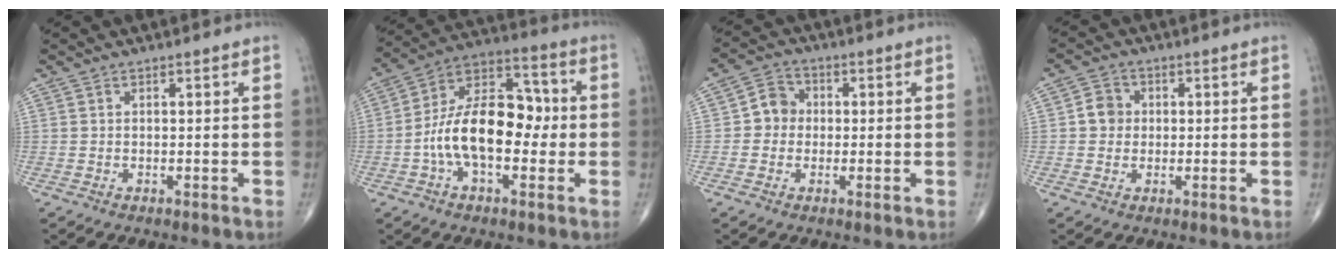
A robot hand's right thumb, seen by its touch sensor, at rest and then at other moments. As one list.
[{"total": 16.7, "force": [-1.9, 9.4, 13.6], "torque": [-0.220, 0.045, -0.042]}, {"total": 5.1, "force": [-0.2, 4.7, 2.1], "torque": [-0.014, 0.013, -0.015]}, {"total": 4.0, "force": [0.2, 3.7, 1.6], "torque": [-0.009, 0.006, -0.004]}]